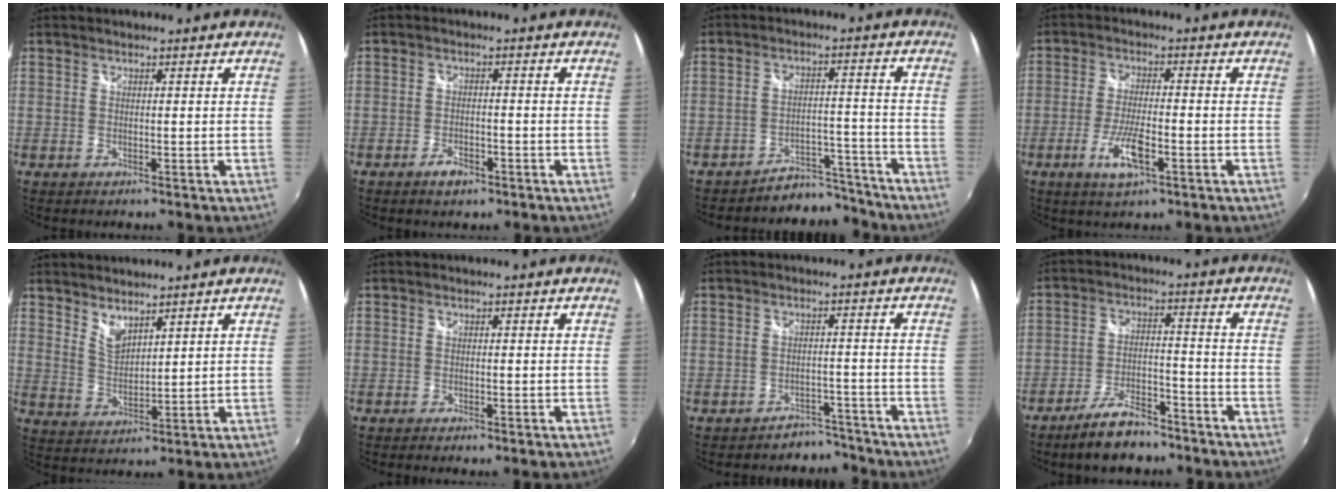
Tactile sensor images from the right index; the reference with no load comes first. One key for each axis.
{"total": 3.4, "fx": -2.3, "fy": 1.6, "fz": 1.9, "tx": -0.045, "ty": -0.002, "tz": -0.042}
{"total": 8.5, "fx": -8.0, "fy": 2.7, "fz": -0.2, "tx": 0.000, "ty": 0.033, "tz": -0.116}
{"total": 7.3, "fx": -3.3, "fy": 1.8, "fz": 6.2, "tx": -0.133, "ty": -0.009, "tz": -0.063}
{"total": 4.6, "fx": 4.0, "fy": 1.4, "fz": 1.9, "tx": -0.028, "ty": -0.006, "tz": 0.073}
{"total": 0.7, "fx": -0.6, "fy": 0.1, "fz": 0.4, "tx": -0.011, "ty": -0.004, "tz": -0.012}
{"total": 4.9, "fx": -4.4, "fy": 2.2, "fz": -0.7, "tx": 0.015, "ty": 0.023, "tz": -0.058}
{"total": 9.9, "fx": -7.9, "fy": 3.4, "fz": 4.9, "tx": -0.107, "ty": 0.006, "tz": -0.128}